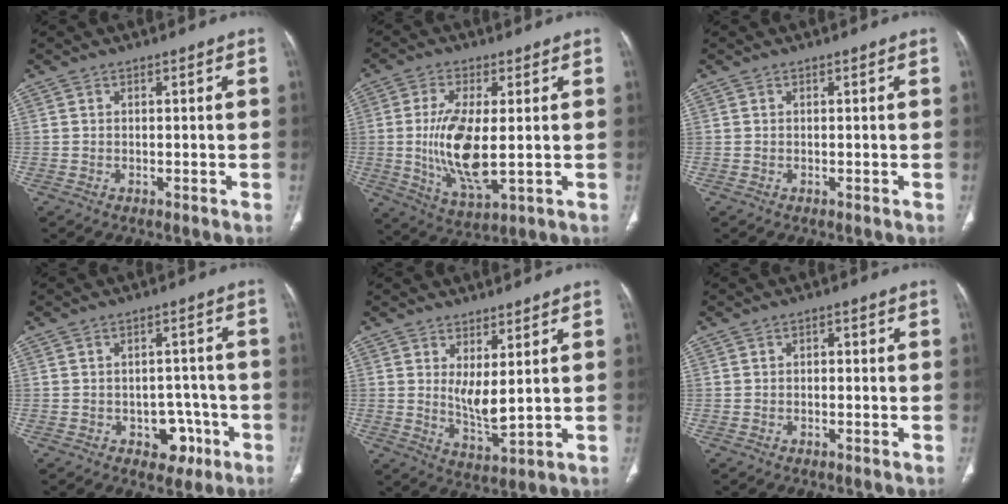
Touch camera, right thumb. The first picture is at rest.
{"total": 12.5, "force": [-0.3, 4.9, 11.5], "torque": [-0.234, -0.021, 0.002]}
{"total": 0.0}
{"total": 6.3, "force": [-2.9, 4.6, 3.3], "torque": [-0.009, 0.028, -0.032]}
{"total": 5.1, "force": [1.3, 1.3, 4.7], "torque": [-0.088, -0.025, 0.035]}
{"total": 1.3, "force": [-0.1, 0.9, 0.9], "torque": [-0.006, 0.006, -0.006]}